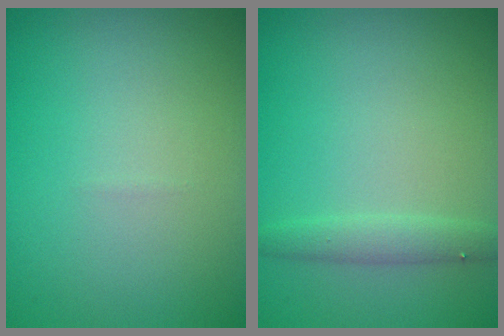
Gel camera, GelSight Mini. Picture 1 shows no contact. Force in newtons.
{"total": 1.6, "press": 1.6, "slide": 0.0}